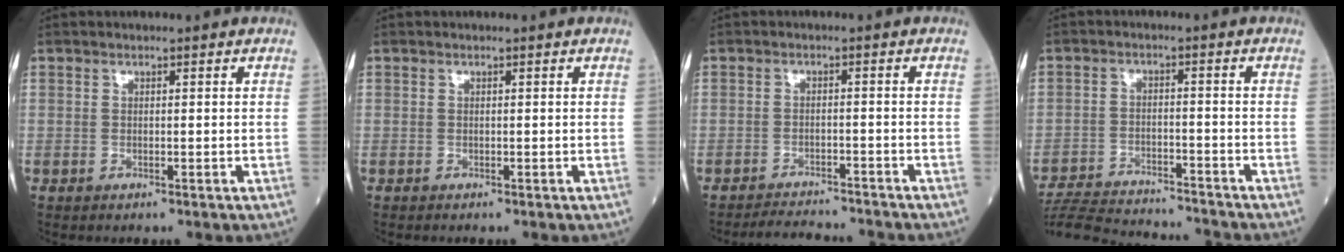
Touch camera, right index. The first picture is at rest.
{"total": 0.0}
{"total": 7.2, "force": [-7.1, 0.3, 1.5], "torque": [-0.017, -0.008, -0.106]}
{"total": 14.8, "force": [-14.2, 1.0, 3.8], "torque": [-0.077, -0.005, -0.213]}